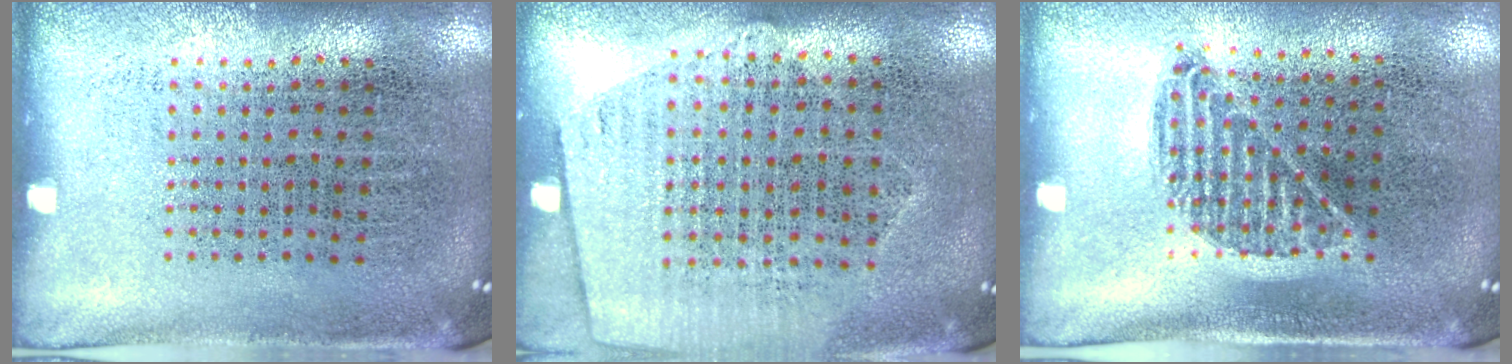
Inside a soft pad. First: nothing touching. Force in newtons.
{"total": 1.3, "press": 1.1, "slide": 0.6}
{"total": 0.9, "press": 0.8, "slide": 0.5}